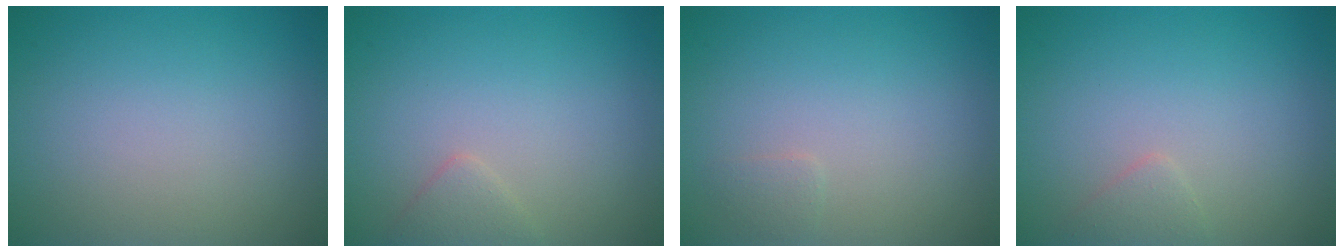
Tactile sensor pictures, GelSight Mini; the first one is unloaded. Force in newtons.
{"total": 1.3, "press": 1.3, "slide": 0.0}
{"total": 0.7, "press": 0.7, "slide": 0.0}
{"total": 1.1, "press": 1.1, "slide": 0.1}